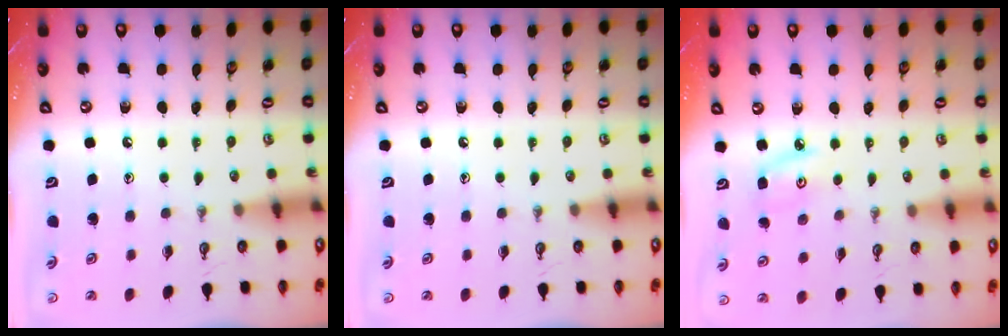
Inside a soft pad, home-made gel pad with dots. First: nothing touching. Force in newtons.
{"total": 0.0}
{"total": 5.3, "press": 5.3, "slide": 0.5}